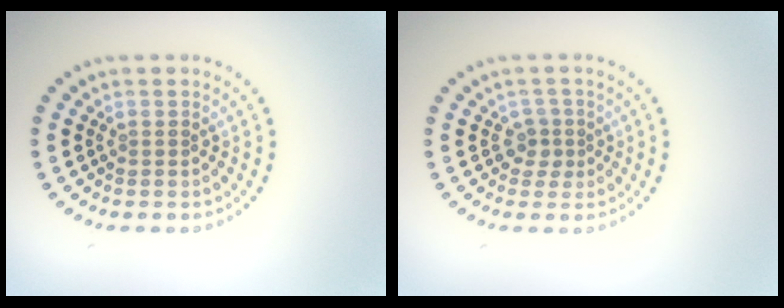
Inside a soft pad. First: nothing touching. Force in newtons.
{"total": 1.8, "press": 1.3, "slide": 1.2}